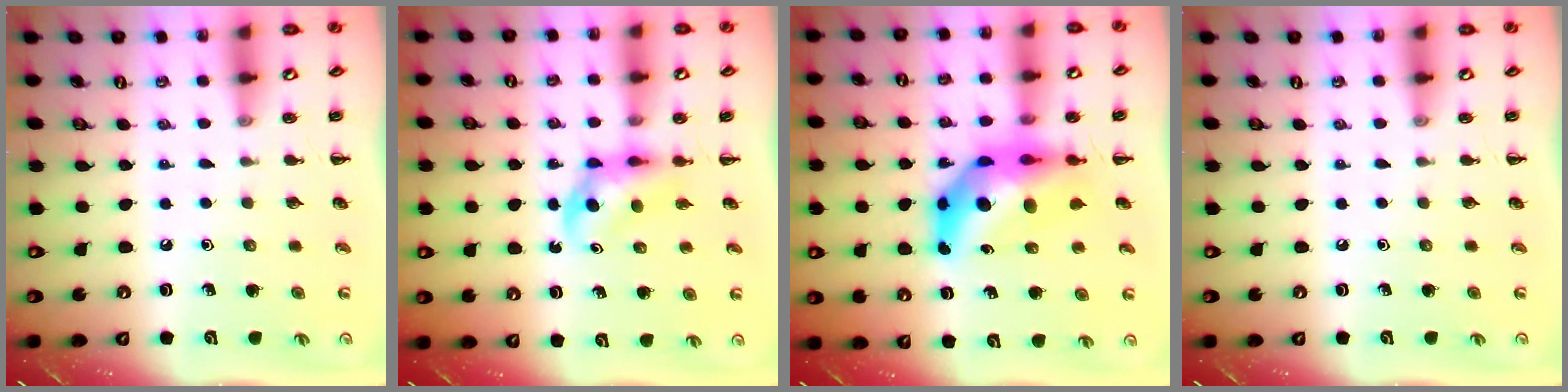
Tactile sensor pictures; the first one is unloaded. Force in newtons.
{"total": 4.0, "press": 3.9, "slide": 0.9}
{"total": 13.4, "press": 12.7, "slide": 4.2}
{"total": 0.0}